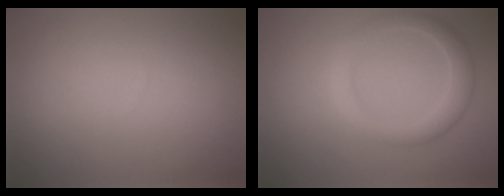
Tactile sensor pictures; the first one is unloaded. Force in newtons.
{"total": 3.1, "press": 3.1, "slide": 0.0}